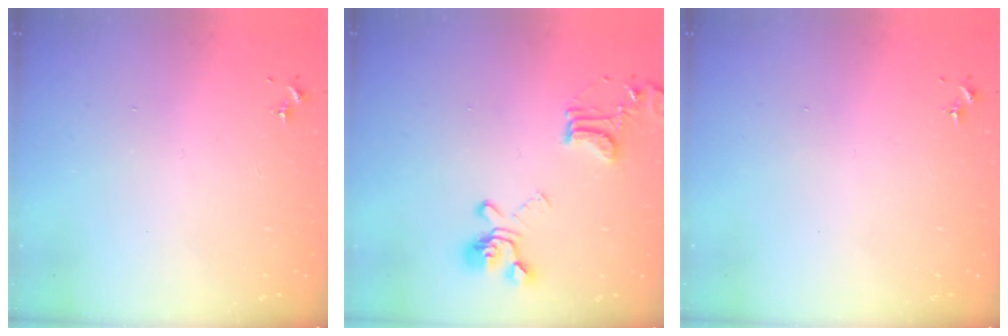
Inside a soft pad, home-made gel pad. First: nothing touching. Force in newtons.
{"total": 17.3, "press": 17.2, "slide": 1.8}
{"total": 0.0}